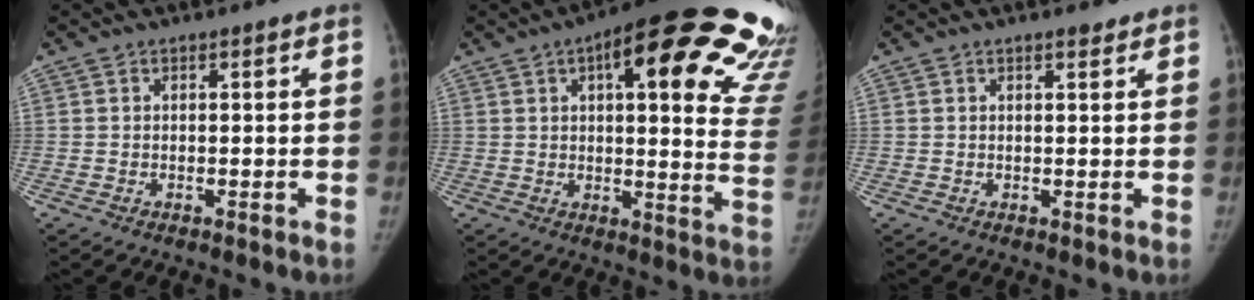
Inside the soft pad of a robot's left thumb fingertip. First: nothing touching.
{"total": 29.3, "force": [15.1, 8.9, 23.5], "torque": [-0.211, -0.021, 0.182]}
{"total": 1.6, "force": [1.2, 0.5, 0.8], "torque": [-0.008, -0.007, 0.018]}